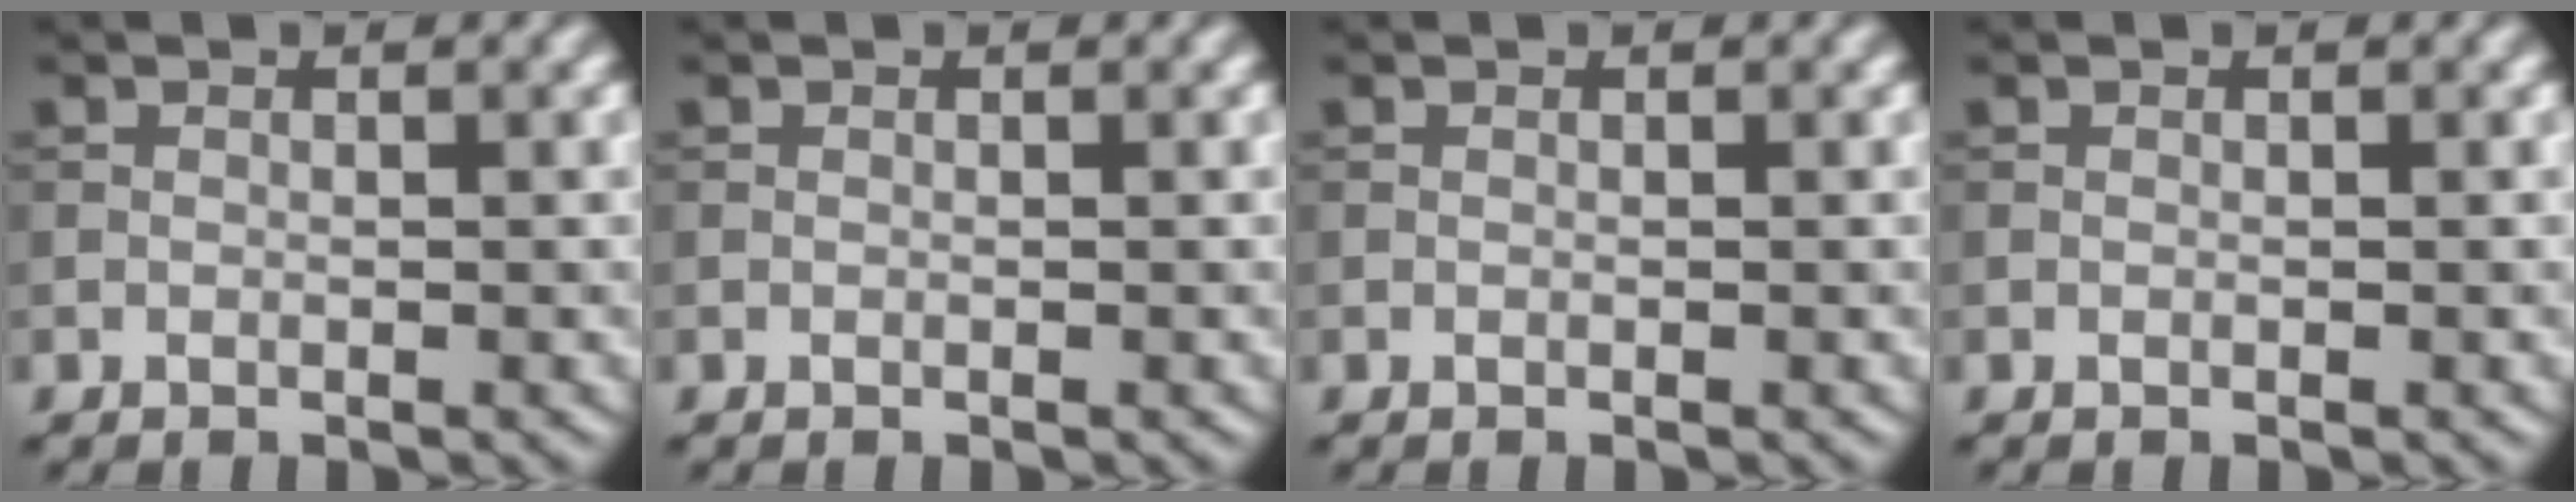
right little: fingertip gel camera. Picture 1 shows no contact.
{"total": 0.0}
{"total": 0.0}
{"total": 0.0}